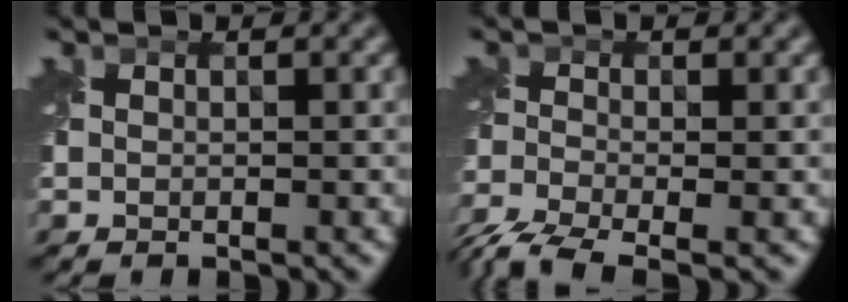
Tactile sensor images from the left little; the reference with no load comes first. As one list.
[{"total": 5.3, "force": [-4.0, 1.8, 3.1], "torque": [-0.068, -0.026, -0.087]}]